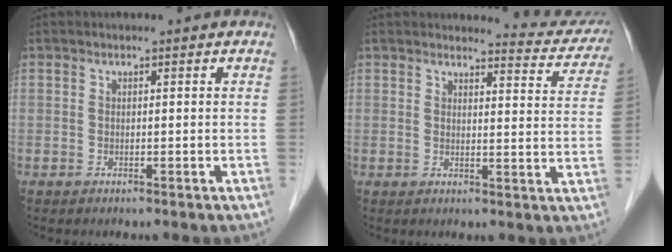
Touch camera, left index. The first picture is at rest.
{"total": 7.6, "force": [7.6, 0.9, 0.0], "torque": [0.010, -0.034, 0.070]}